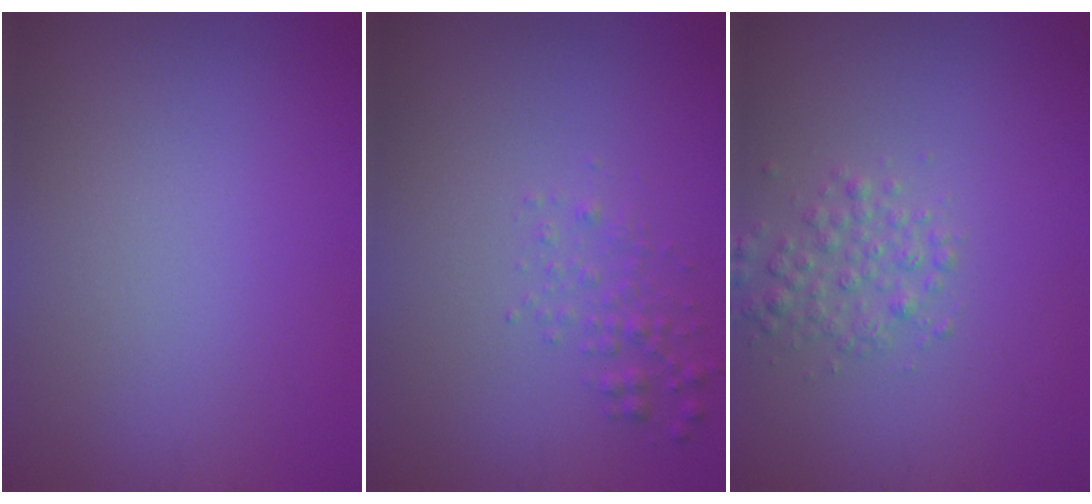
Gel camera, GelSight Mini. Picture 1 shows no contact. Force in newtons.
{"total": 1.5, "press": 1.5, "slide": 0.1}
{"total": 2.1, "press": 2.1, "slide": 0.0}